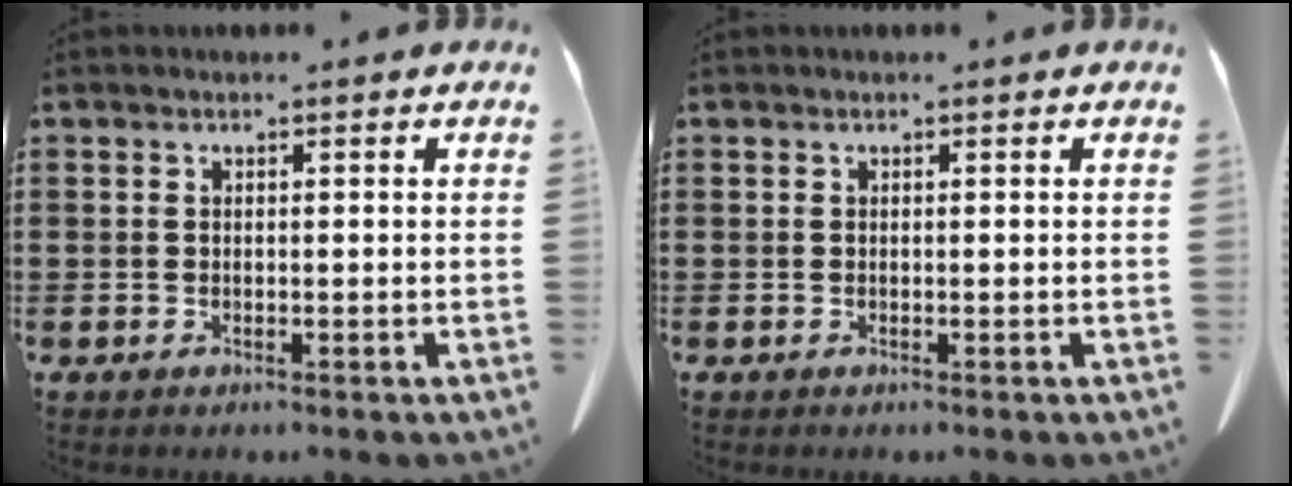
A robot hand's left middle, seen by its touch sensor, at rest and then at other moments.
{"total": 0.0}